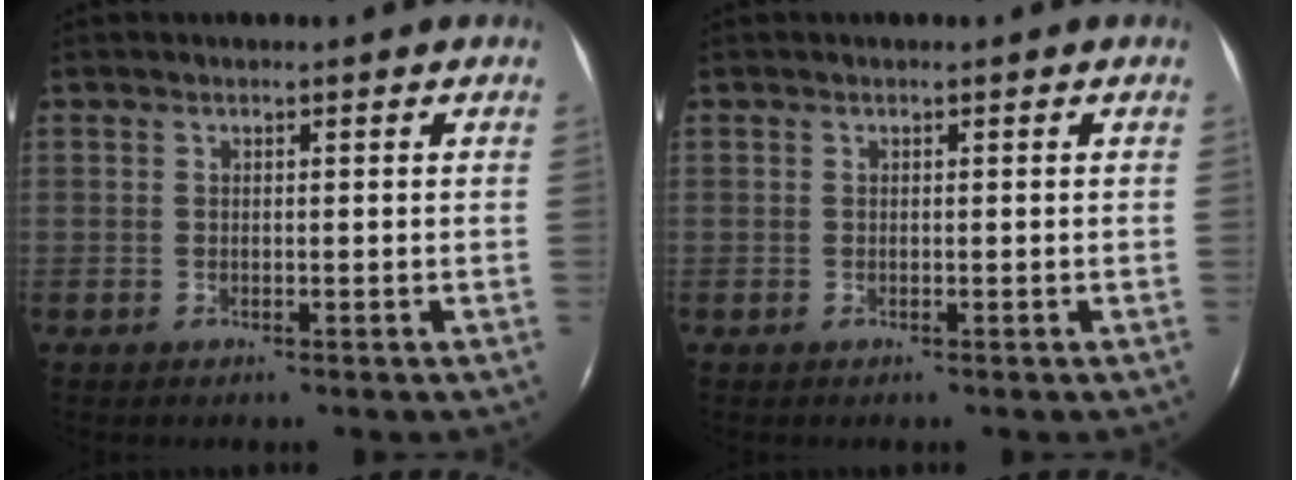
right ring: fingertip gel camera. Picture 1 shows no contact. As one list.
[{"total": 0.0}]